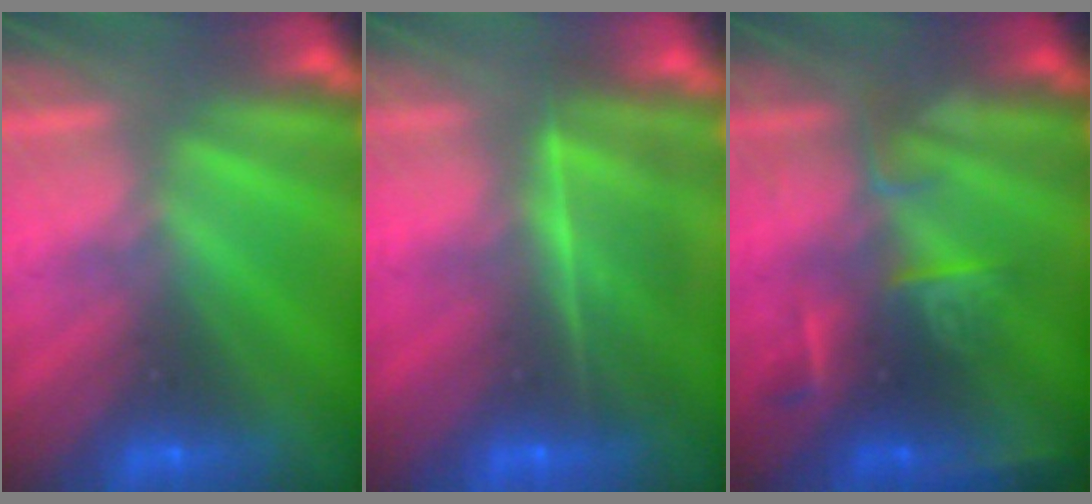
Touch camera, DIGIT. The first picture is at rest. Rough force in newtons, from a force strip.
{"total": 7.5}
{"total": 2.5}